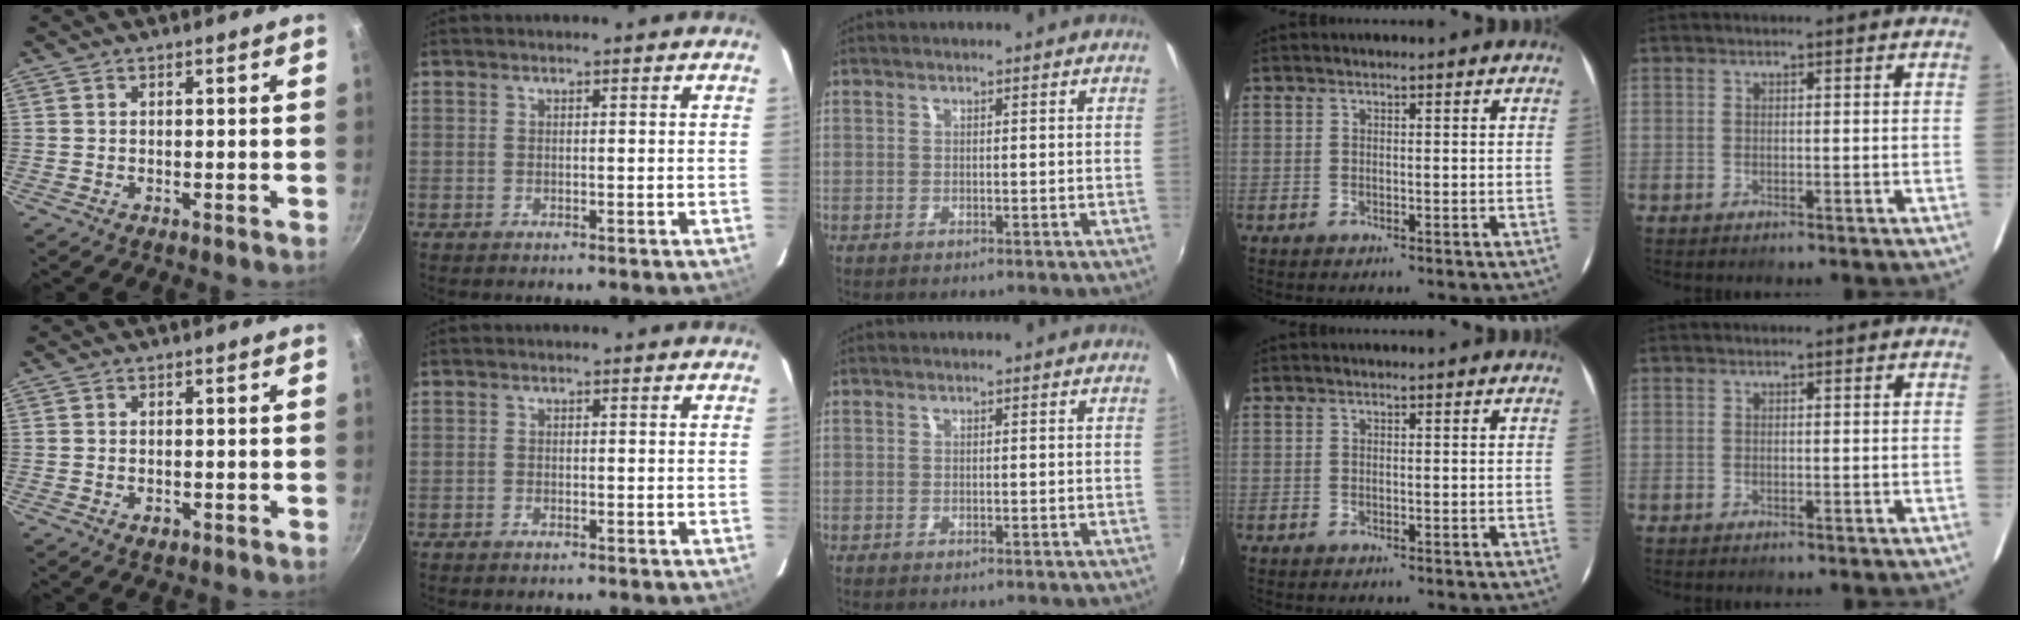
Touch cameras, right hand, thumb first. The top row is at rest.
{"thumb": {"total": 1.7, "force": [-0.6, 1.1, 1.1], "torque": [-0.016, 0.000, -0.010]}, "index": {"total": 0.9, "force": [-0.8, 0.5, 0.3], "torque": [-0.007, 0.001, -0.014]}}